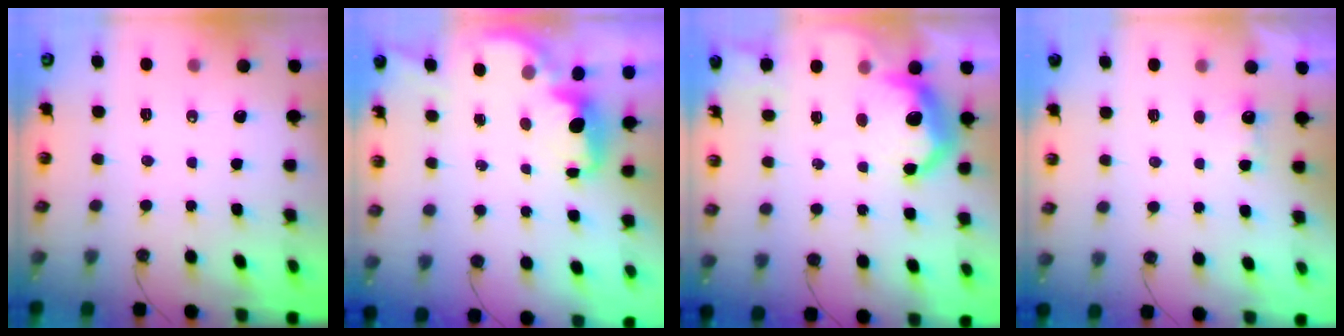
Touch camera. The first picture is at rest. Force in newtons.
{"total": 1.8, "press": 1.7, "slide": 0.7}
{"total": 12.2, "press": 12.2, "slide": 1.1}
{"total": 2.1, "press": 1.9, "slide": 0.9}